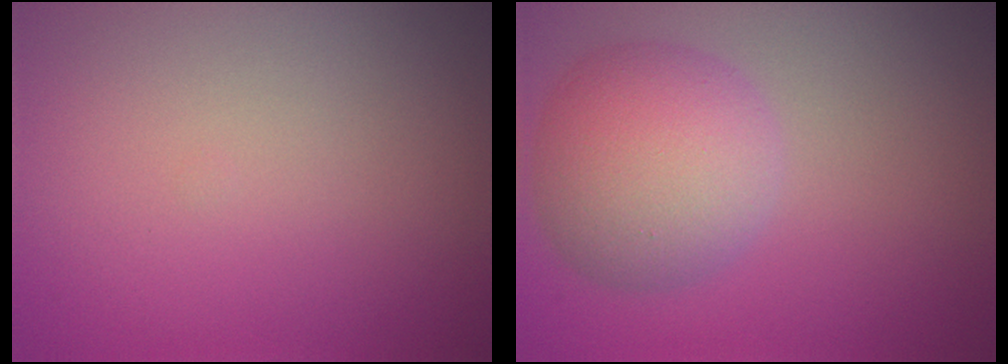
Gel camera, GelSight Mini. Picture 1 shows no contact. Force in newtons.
{"total": 6.6, "press": 6.6, "slide": 0.2}